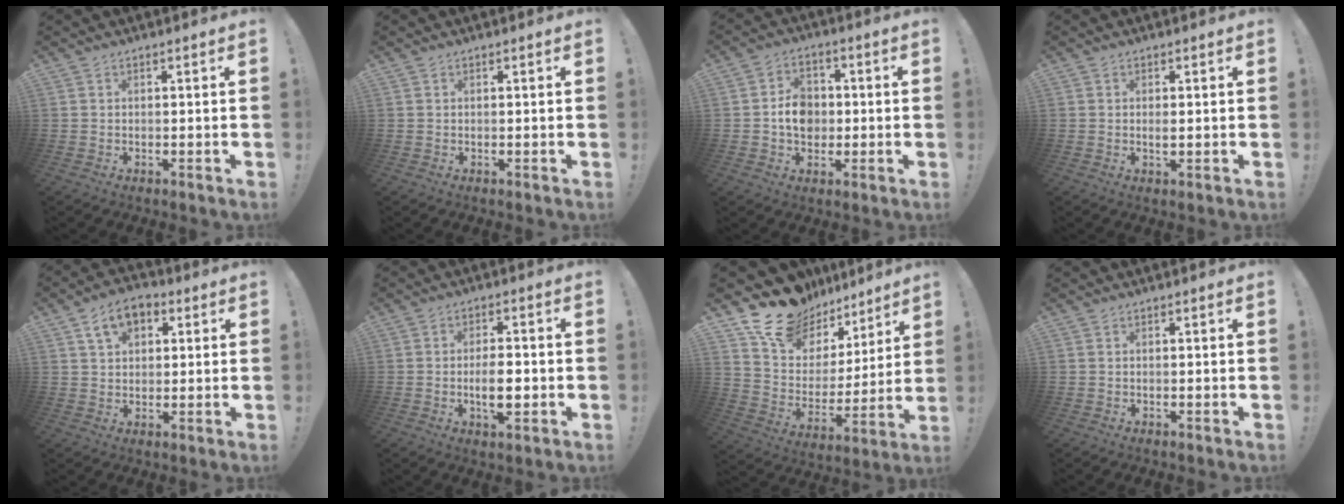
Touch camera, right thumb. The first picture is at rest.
{"total": 0.0}
{"total": 8.9, "force": [-0.6, 7.4, 4.8], "torque": [-0.066, 0.012, -0.009]}
{"total": 1.3, "force": [0.1, 0.4, 1.2], "torque": [-0.016, -0.003, 0.001]}
{"total": 8.8, "force": [3.9, 5.9, 5.2], "torque": [-0.080, 0.003, 0.073]}
{"total": 7.4, "force": [-1.5, 3.0, 6.6], "torque": [-0.098, -0.004, -0.030]}
{"total": 16.4, "force": [13.6, 8.2, 4.2], "torque": [-0.079, -0.108, 0.255]}
{"total": 0.0}